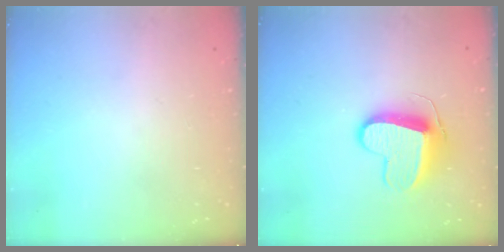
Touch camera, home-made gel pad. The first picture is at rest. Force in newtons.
{"total": 10.6, "press": 10.6, "slide": 0.4}